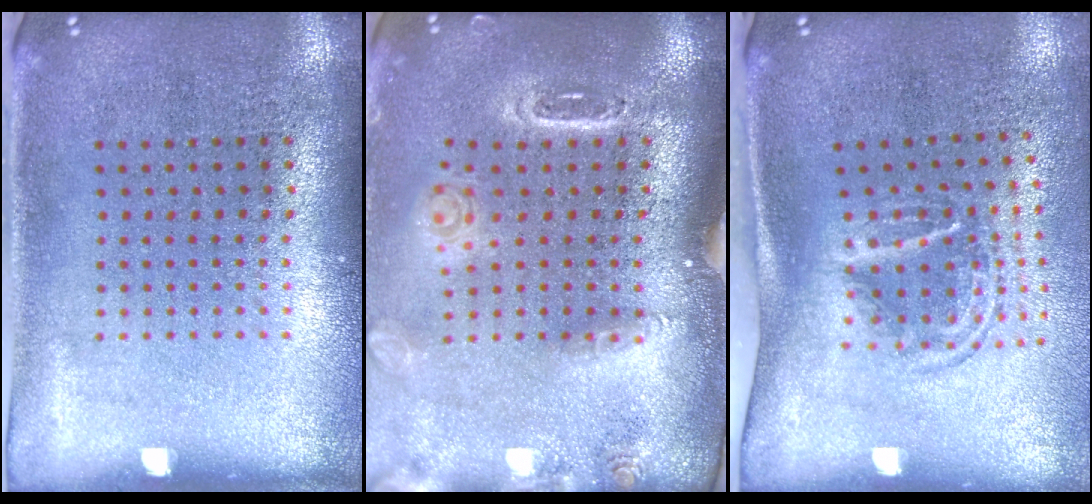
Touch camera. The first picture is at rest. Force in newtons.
{"total": 1.6, "press": 1.6, "slide": 0.5}
{"total": 1.8, "press": 1.2, "slide": 1.3}